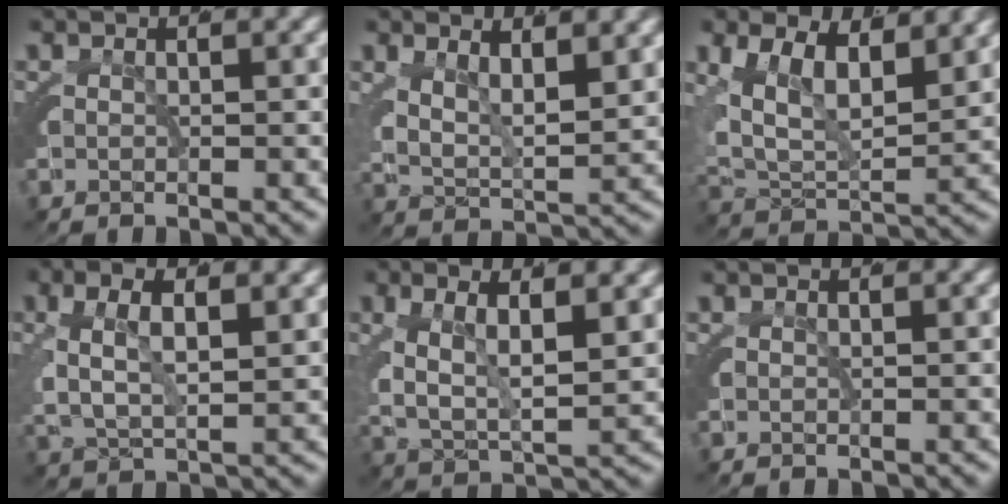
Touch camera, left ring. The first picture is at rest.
{"total": 5.0, "force": [2.3, 2.8, 3.5], "torque": [-0.065, -0.004, 0.036]}
{"total": 9.3, "force": [1.7, 6.6, 6.3], "torque": [-0.128, -0.020, 0.033]}
{"total": 4.8, "force": [1.1, 2.5, 3.9], "torque": [-0.089, -0.001, 0.024]}
{"total": 6.5, "force": [1.2, 3.8, 5.1], "torque": [-0.105, -0.008, 0.025]}
{"total": 0.0}